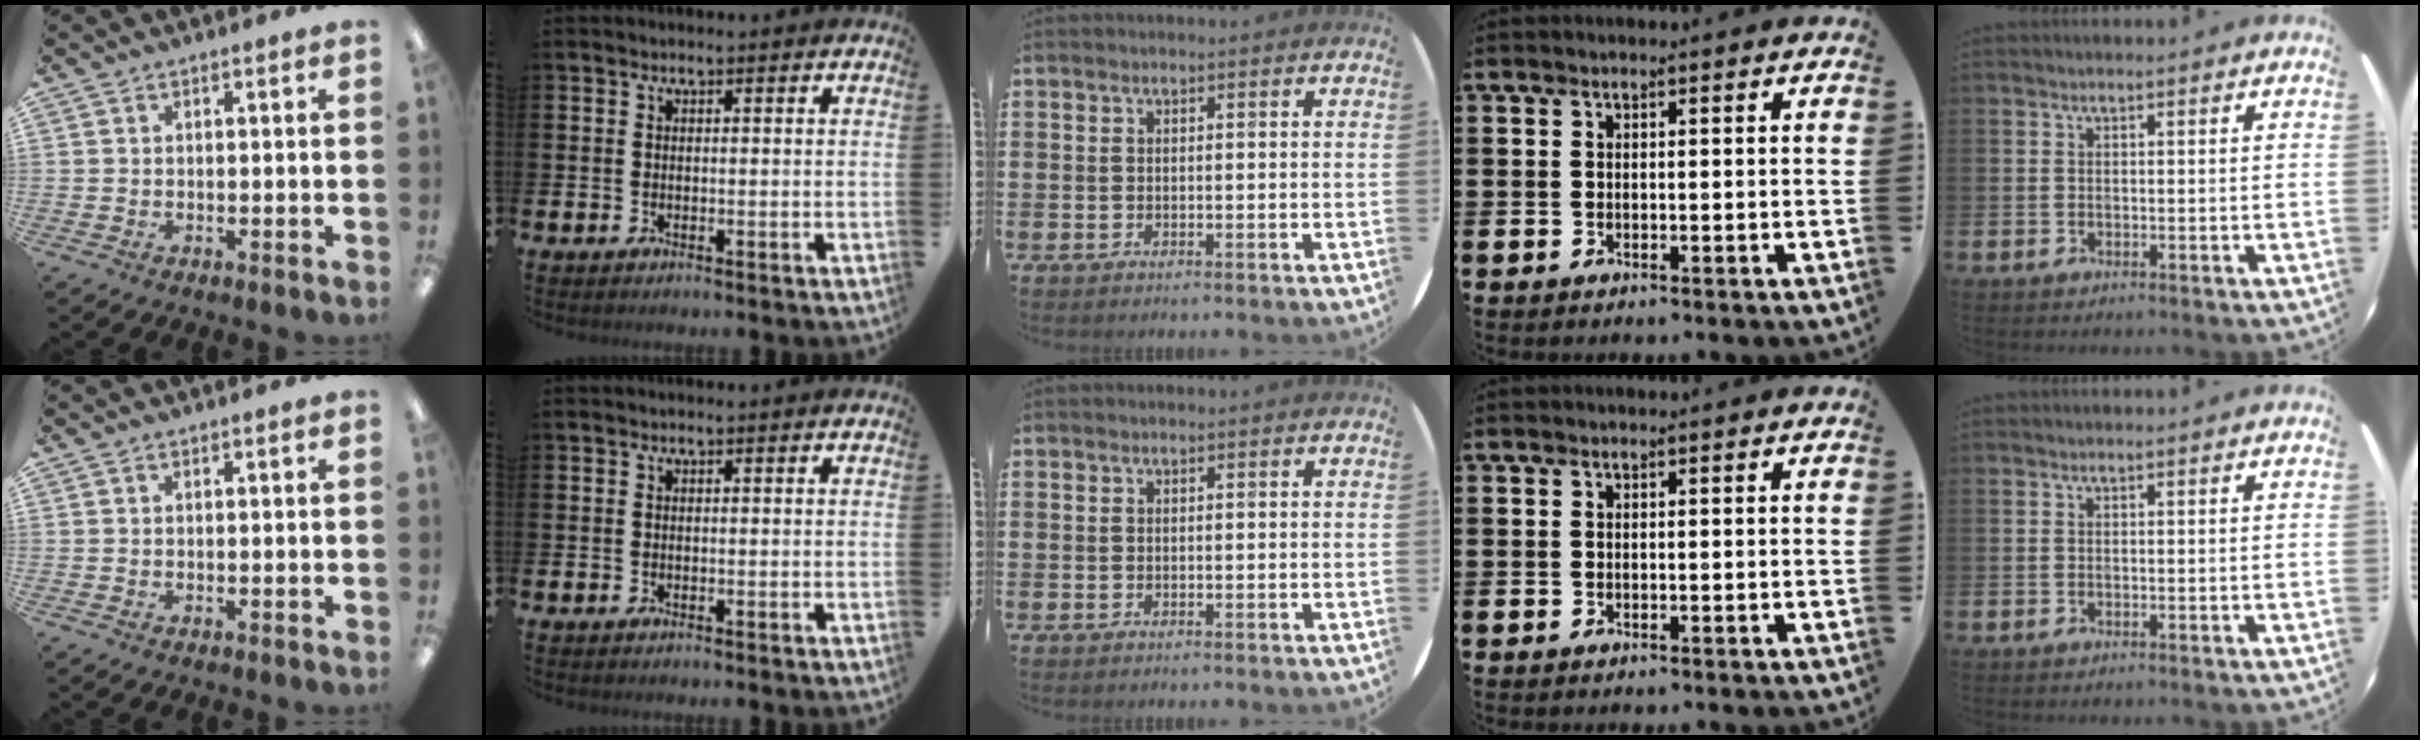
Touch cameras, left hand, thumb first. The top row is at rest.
{}